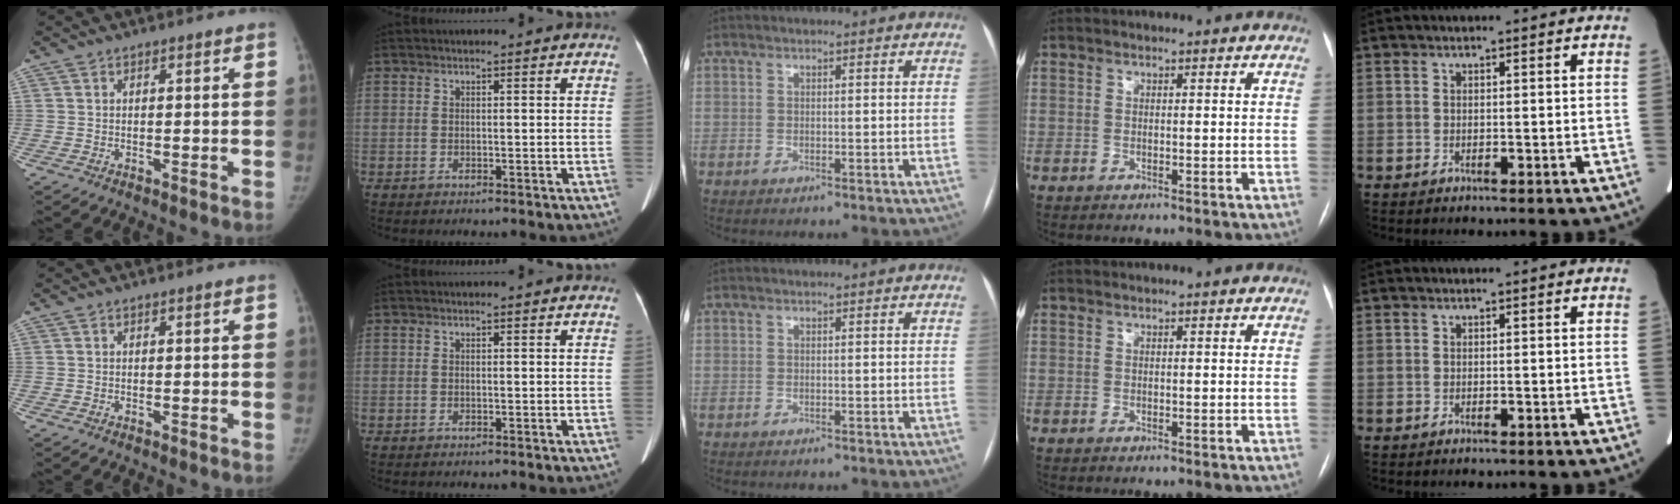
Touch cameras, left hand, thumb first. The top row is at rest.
{}